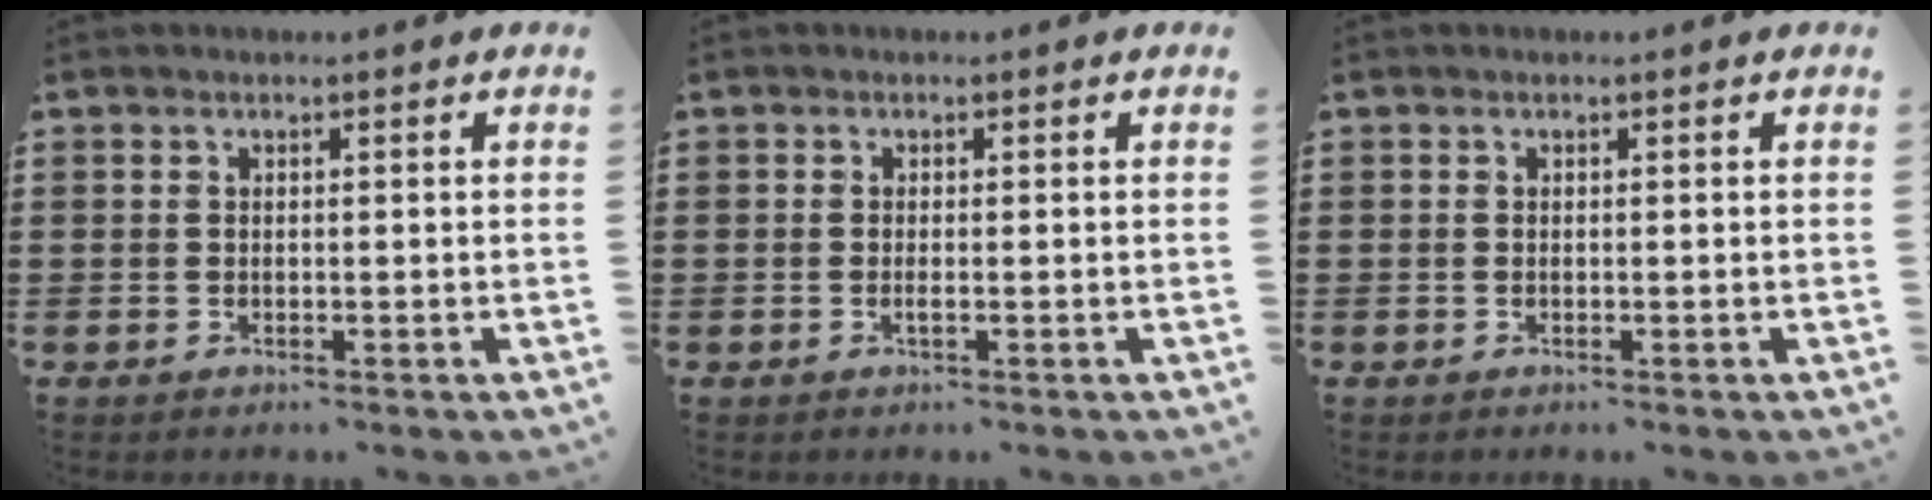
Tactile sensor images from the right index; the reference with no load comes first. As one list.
[{"total": 0.8, "force": [-0.3, 0.0, 0.7], "torque": [-0.013, -0.005, -0.005]}, {"total": 0.0}]